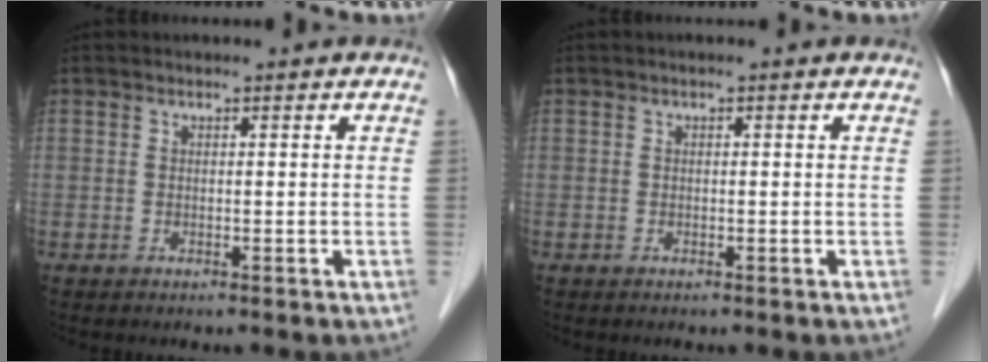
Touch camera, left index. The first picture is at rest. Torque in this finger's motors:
{"motor_torque": [0.18, -0.07, -0.04, -0.01]}